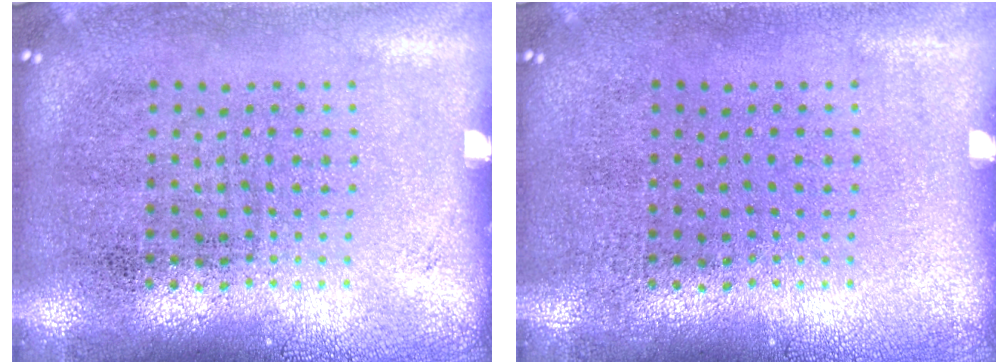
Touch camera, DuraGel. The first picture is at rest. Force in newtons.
{"total": 0.0}